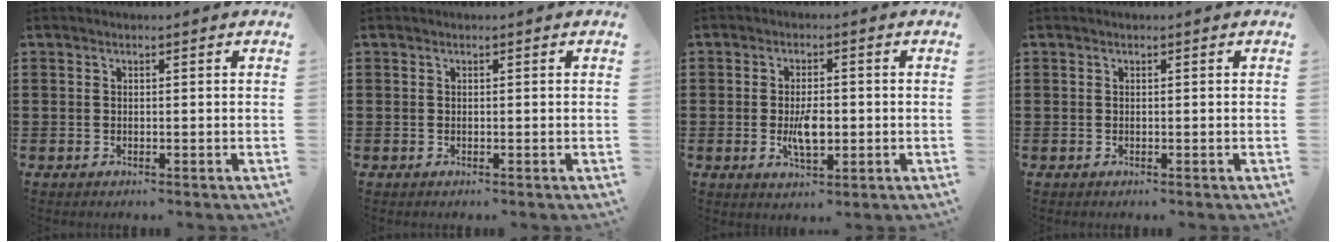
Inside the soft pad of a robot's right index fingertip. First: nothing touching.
{"total": 0.0}
{"total": 5.1, "force": [-0.8, 2.2, 4.5], "torque": [-0.078, -0.003, -0.015]}
{"total": 0.0}